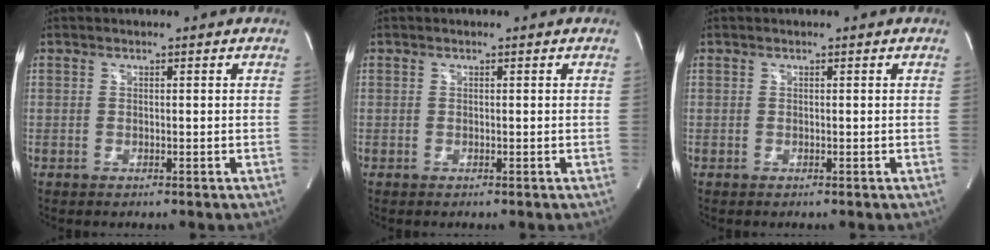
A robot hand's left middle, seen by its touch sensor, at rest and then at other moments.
{"total": 0.0}
{"total": 0.0}